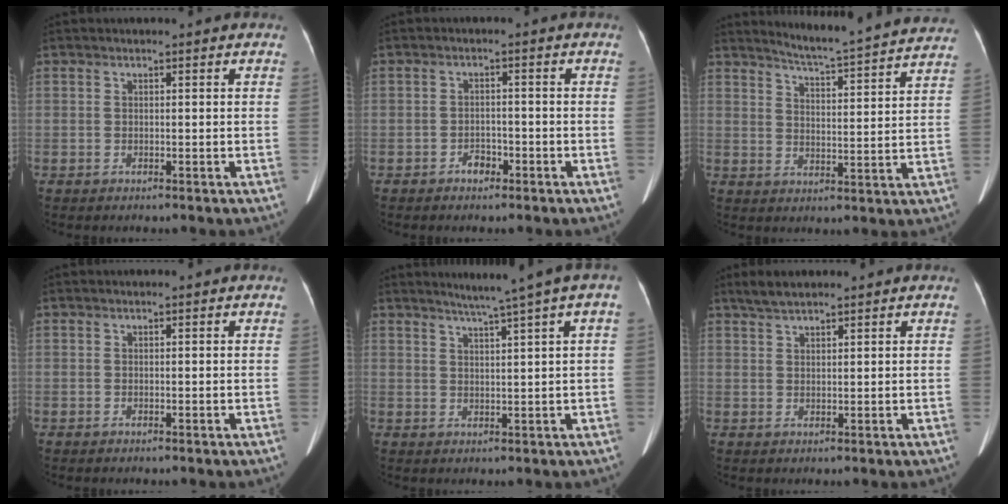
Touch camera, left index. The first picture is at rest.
{"total": 2.1, "force": [-1.6, 1.2, 0.8], "torque": [-0.009, 0.003, -0.028]}
{"total": 17.5, "force": [16.5, -0.5, 5.5], "torque": [-0.093, -0.046, 0.206]}
{"total": 0.0}
{"total": 6.4, "force": [3.9, -1.2, 4.9], "torque": [-0.072, 0.013, 0.057]}
{"total": 3.3, "force": [2.8, 0.6, 1.6], "torque": [-0.039, 0.015, 0.054]}